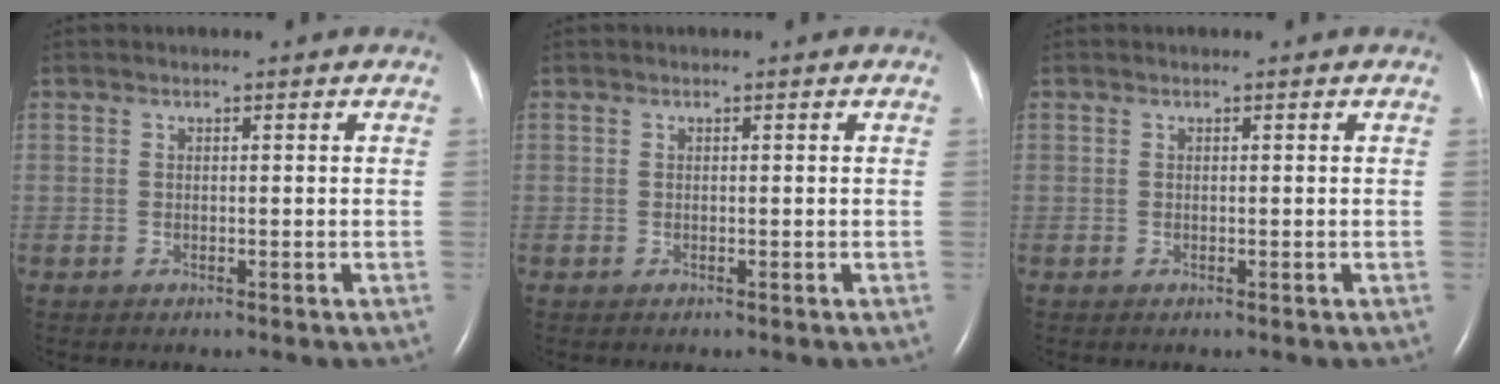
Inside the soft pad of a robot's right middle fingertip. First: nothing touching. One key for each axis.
{"total": 0.0}
{"total": 0.0}